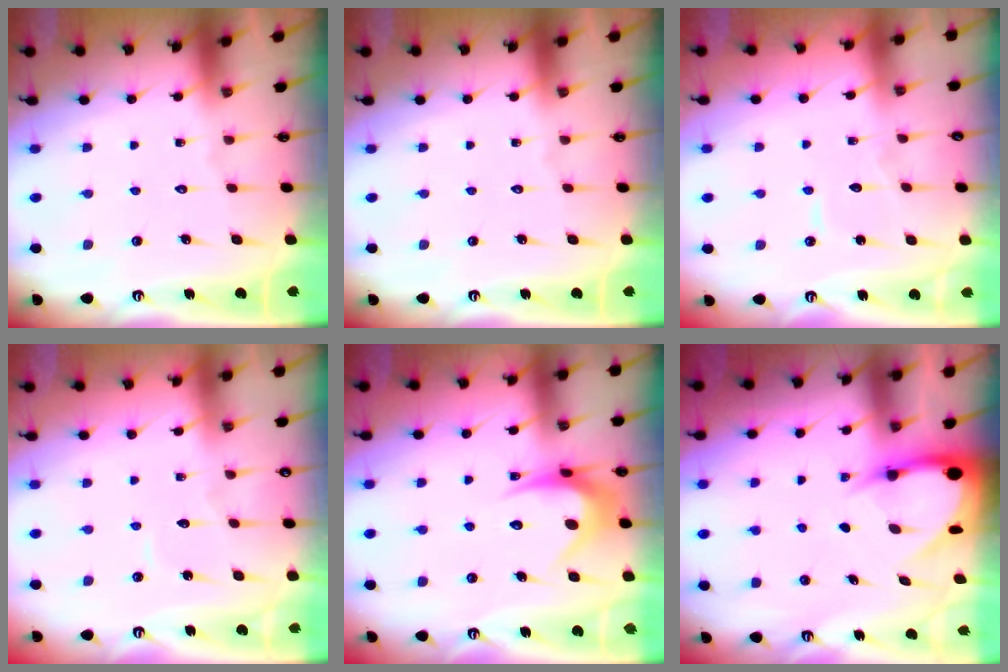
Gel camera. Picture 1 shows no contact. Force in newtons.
{"total": 0.0}
{"total": 5.4, "press": 5.4, "slide": 0.4}
{"total": 3.1, "press": 3.1, "slide": 0.3}
{"total": 9.7, "press": 9.7, "slide": 0.4}
{"total": 5.2, "press": 5.1, "slide": 0.7}